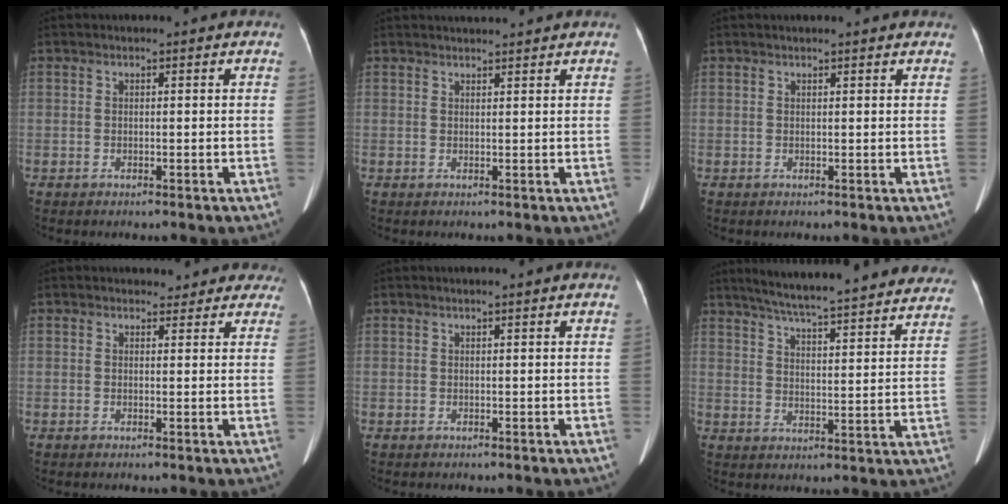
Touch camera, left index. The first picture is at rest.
{"total": 4.0, "force": [3.8, -0.4, 1.1], "torque": [-0.013, 0.023, 0.049]}
{"total": 4.7, "force": [4.3, 0.6, 2.0], "torque": [-0.022, 0.025, 0.042]}
{"total": 5.3, "force": [4.7, 2.4, 0.1], "torque": [0.024, -0.003, 0.033]}
{"total": 0.8, "force": [0.6, -0.2, 0.4], "torque": [-0.018, 0.004, 0.018]}
{"total": 30.2, "force": [27.1, 3.2, 13.0], "torque": [-0.200, -0.038, 0.336]}